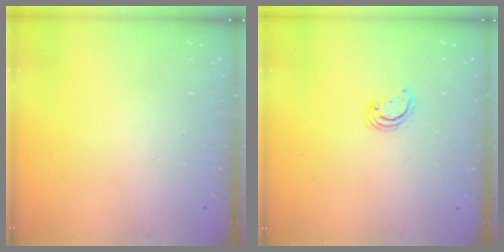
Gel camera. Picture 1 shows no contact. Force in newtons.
{"total": 2.6, "press": 2.6, "slide": 0.3}